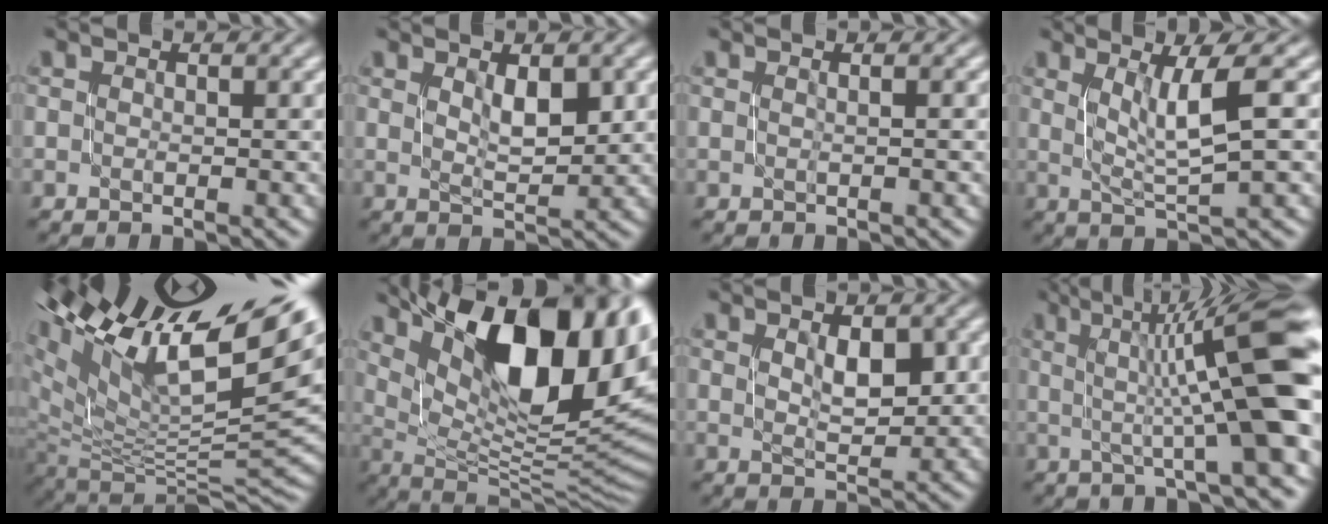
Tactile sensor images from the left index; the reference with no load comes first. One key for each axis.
{"total": 2.9, "fx": 1.0, "fy": 1.1, "fz": 2.5, "tx": -0.044, "ty": -0.003, "tz": 0.022}
{"total": 0.6, "fx": 0.0, "fy": 0.3, "fz": 0.6, "tx": -0.003, "ty": 0.002, "tz": -0.004}
{"total": 4.4, "fx": 1.3, "fy": 0.7, "fz": 4.1, "tx": -0.071, "ty": -0.001, "tz": 0.026}
{"total": 15.5, "fx": 7.9, "fy": 6.3, "fz": 11.7, "tx": -0.212, "ty": 0.018, "tz": 0.157}
{"total": 16.5, "fx": 7.1, "fy": 6.9, "fz": 13.2, "tx": -0.189, "ty": 0.023, "tz": 0.125}
{"total": 3.0, "fx": 0.9, "fy": 1.4, "fz": 2.5, "tx": -0.043, "ty": -0.002, "tz": 0.019}
{"total": 12.1, "fx": 1.5, "fy": 2.4, "fz": 11.8, "tx": -0.154, "ty": 0.022, "tz": 0.022}